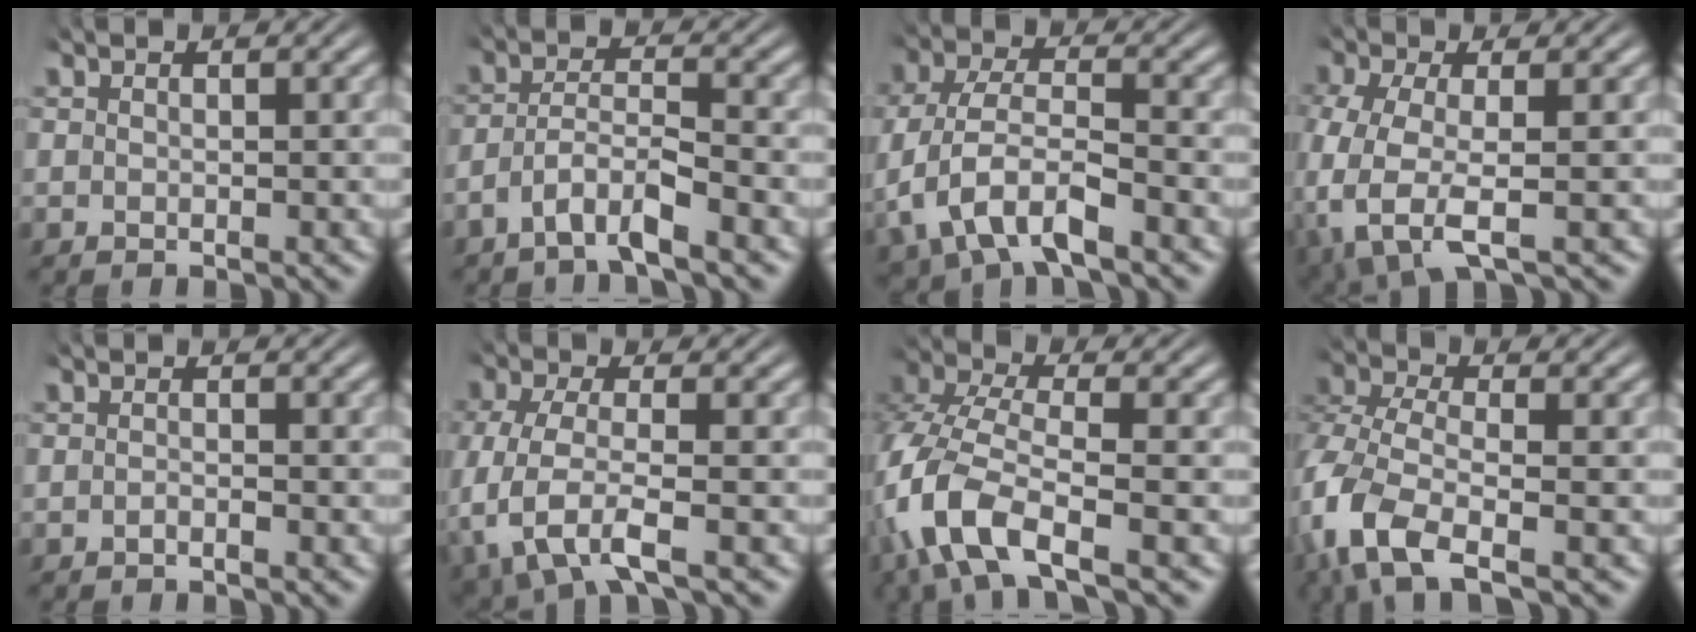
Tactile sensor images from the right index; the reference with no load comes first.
{"total": 3.9, "force": [-2.8, 1.6, 2.2], "torque": [-0.051, -0.013, -0.049]}
{"total": 8.3, "force": [-2.4, 5.8, 5.4], "torque": [-0.140, -0.036, -0.028]}
{"total": 7.9, "force": [-2.4, 5.4, 5.3], "torque": [-0.156, -0.054, -0.023]}
{"total": 1.0, "force": [-0.8, 0.4, 0.3], "torque": [-0.008, 0.005, -0.021]}
{"total": 6.8, "force": [-1.8, 4.4, 4.8], "torque": [-0.143, -0.043, -0.016]}
{"total": 8.4, "force": [-2.8, 5.4, 5.8], "torque": [-0.174, -0.041, -0.038]}
{"total": 7.7, "force": [-3.0, 4.8, 5.2], "torque": [-0.157, -0.054, -0.029]}